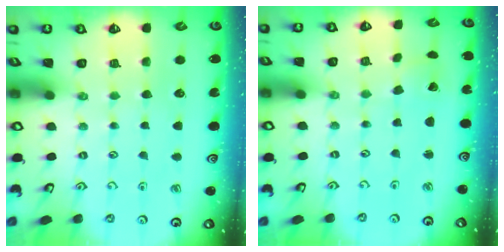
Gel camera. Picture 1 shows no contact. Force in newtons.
{"total": 1.5, "press": 1.5, "slide": 0.2}